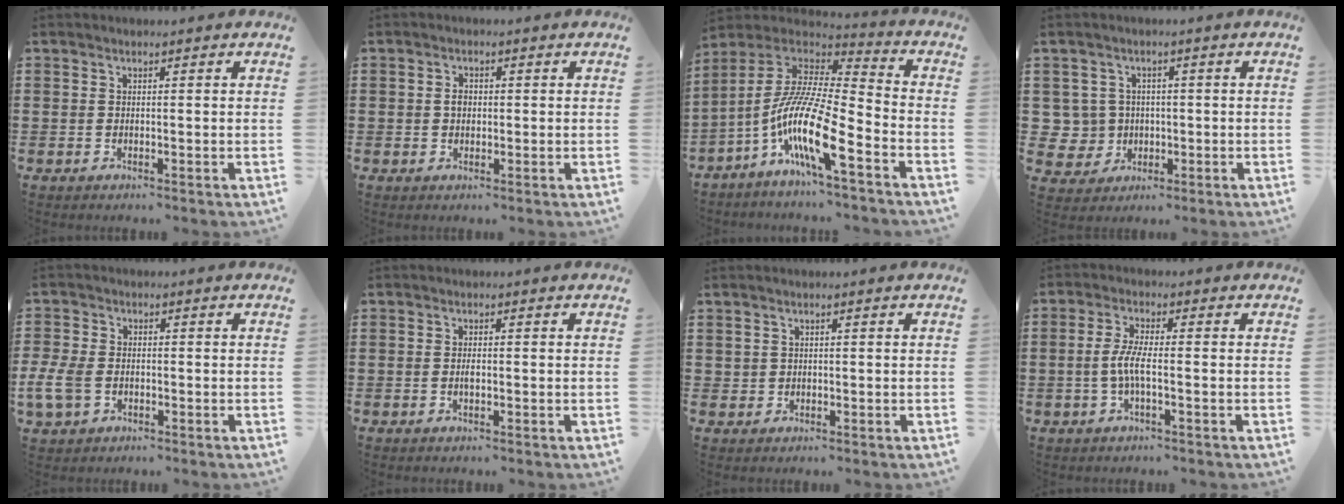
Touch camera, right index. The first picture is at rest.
{"total": 1.6, "force": [0.0, 1.0, 1.2], "torque": [-0.025, 0.005, -0.001]}
{"total": 15.2, "force": [-7.9, 2.5, 12.7], "torque": [-0.277, -0.020, -0.156]}
{"total": 4.4, "force": [-0.1, 4.3, 0.7], "torque": [-0.043, 0.008, -0.004]}
{"total": 4.7, "force": [-1.7, 3.1, 3.1], "torque": [-0.091, -0.009, -0.037]}
{"total": 1.3, "force": [-0.2, 0.4, 1.2], "torque": [-0.023, -0.002, -0.003]}
{"total": 0.8, "force": [0.3, 0.7, 0.1], "torque": [-0.005, 0.003, 0.005]}
{"total": 4.3, "force": [-1.1, 0.5, 4.1], "torque": [-0.103, -0.010, -0.032]}